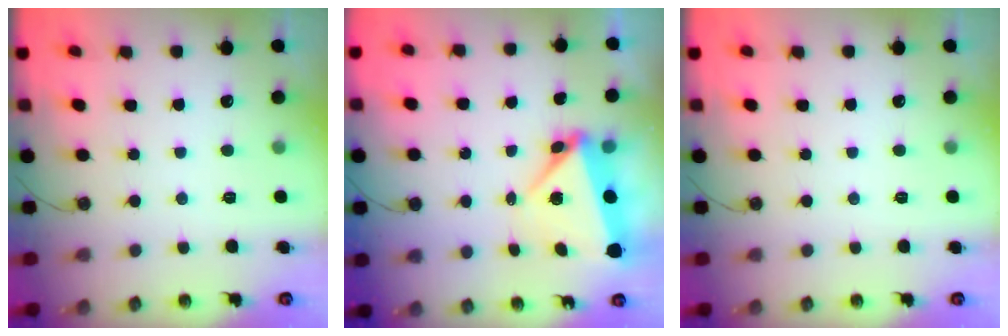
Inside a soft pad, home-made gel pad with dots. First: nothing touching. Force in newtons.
{"total": 6.1, "press": 6.1, "slide": 0.1}
{"total": 0.0}